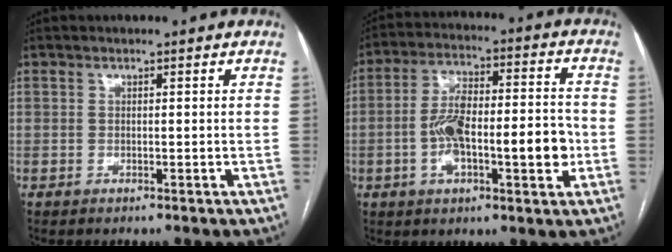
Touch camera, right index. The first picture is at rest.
{"total": 14.1, "force": [-2.7, 4.4, 13.1], "torque": [-0.220, 0.028, -0.040]}